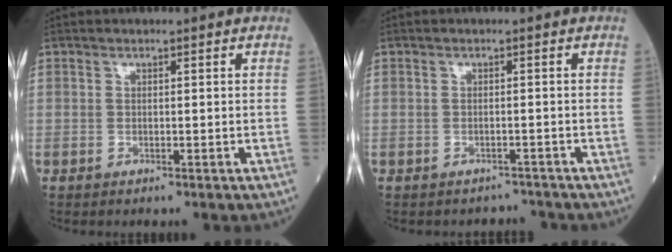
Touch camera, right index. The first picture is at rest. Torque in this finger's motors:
{"motor_torque": [-0.15, -0.03, -0.10, -0.07]}